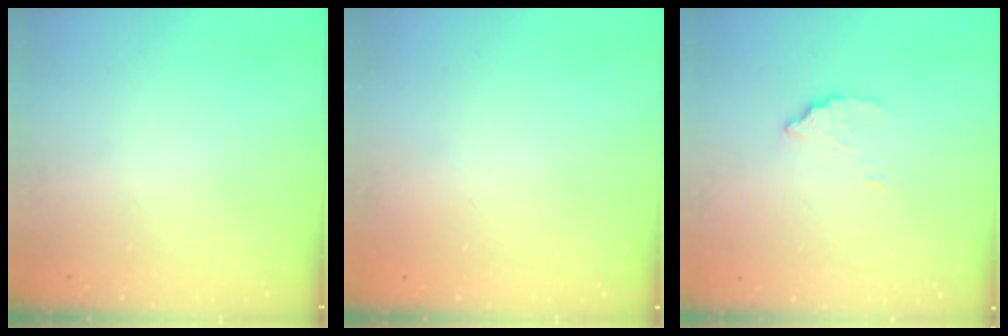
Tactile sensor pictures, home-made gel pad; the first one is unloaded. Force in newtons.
{"total": 2.1, "press": 2.1, "slide": 0.1}
{"total": 2.8, "press": 2.8, "slide": 0.2}